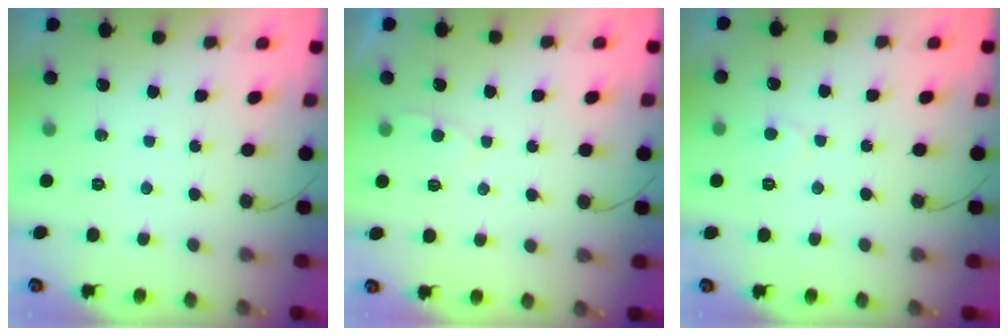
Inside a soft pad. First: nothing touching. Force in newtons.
{"total": 2.1, "press": 2.1, "slide": 0.2}
{"total": 3.6, "press": 3.6, "slide": 0.3}